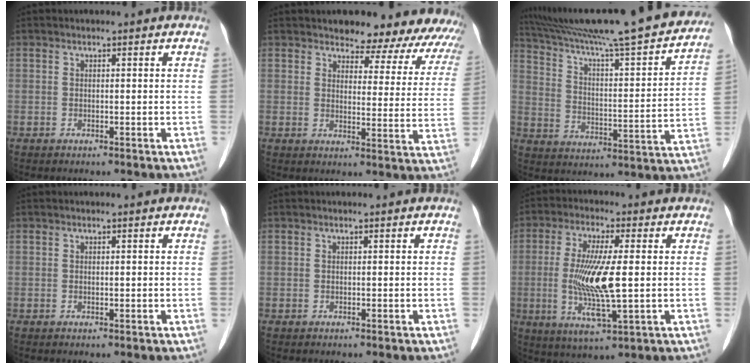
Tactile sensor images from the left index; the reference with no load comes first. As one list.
[{"total": 17.6, "force": [16.4, 4.8, 4.0], "torque": [-0.007, -0.056, 0.159]}, {"total": 28.7, "force": [24.8, 2.2, 14.2], "torque": [-0.229, -0.030, 0.344]}, {"total": 0.0}, {"total": 0.0}, {"total": 10.9, "force": [-0.4, 1.7, 10.7], "torque": [-0.222, -0.014, -0.007]}]